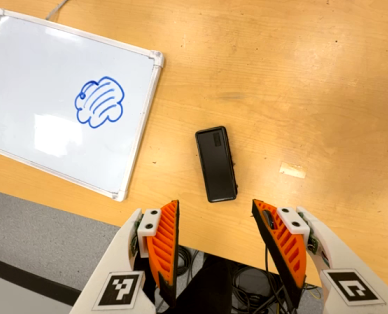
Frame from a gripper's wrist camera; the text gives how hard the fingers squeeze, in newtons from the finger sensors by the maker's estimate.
{"total": 0.0}